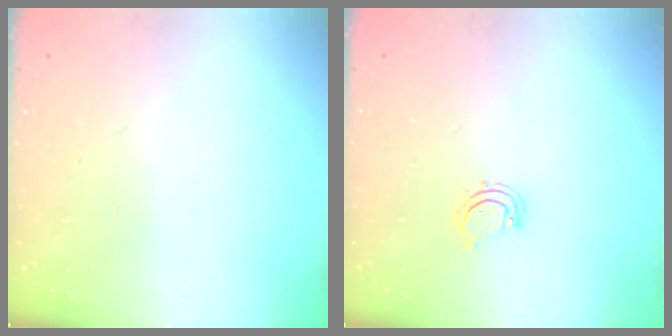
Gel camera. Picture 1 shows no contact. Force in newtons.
{"total": 2.9, "press": 2.9, "slide": 0.3}